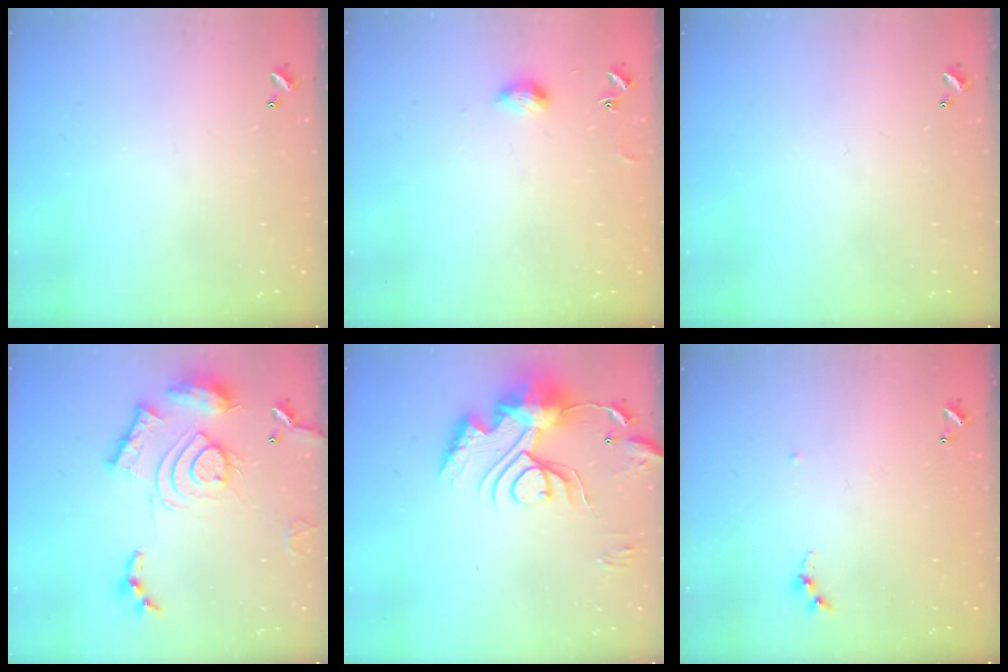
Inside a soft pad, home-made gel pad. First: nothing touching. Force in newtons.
{"total": 3.8, "press": 3.8, "slide": 0.6}
{"total": 0.0}
{"total": 17.8, "press": 17.7, "slide": 1.5}
{"total": 15.8, "press": 15.7, "slide": 1.4}
{"total": 5.3, "press": 5.2, "slide": 0.6}